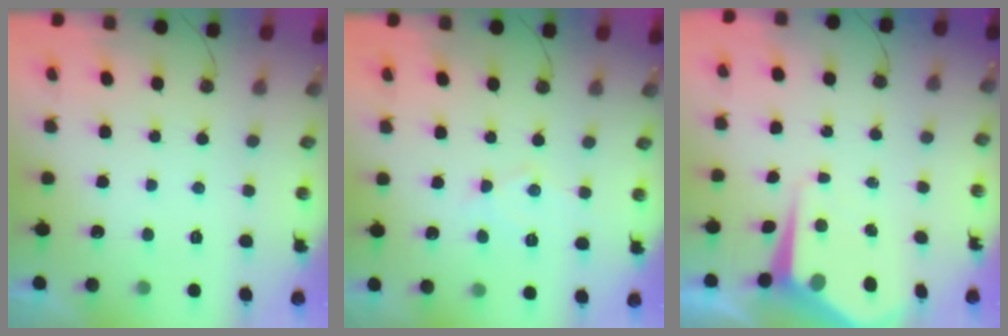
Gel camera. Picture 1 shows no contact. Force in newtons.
{"total": 7.4, "press": 7.4, "slide": 0.1}
{"total": 7.4, "press": 7.4, "slide": 0.6}